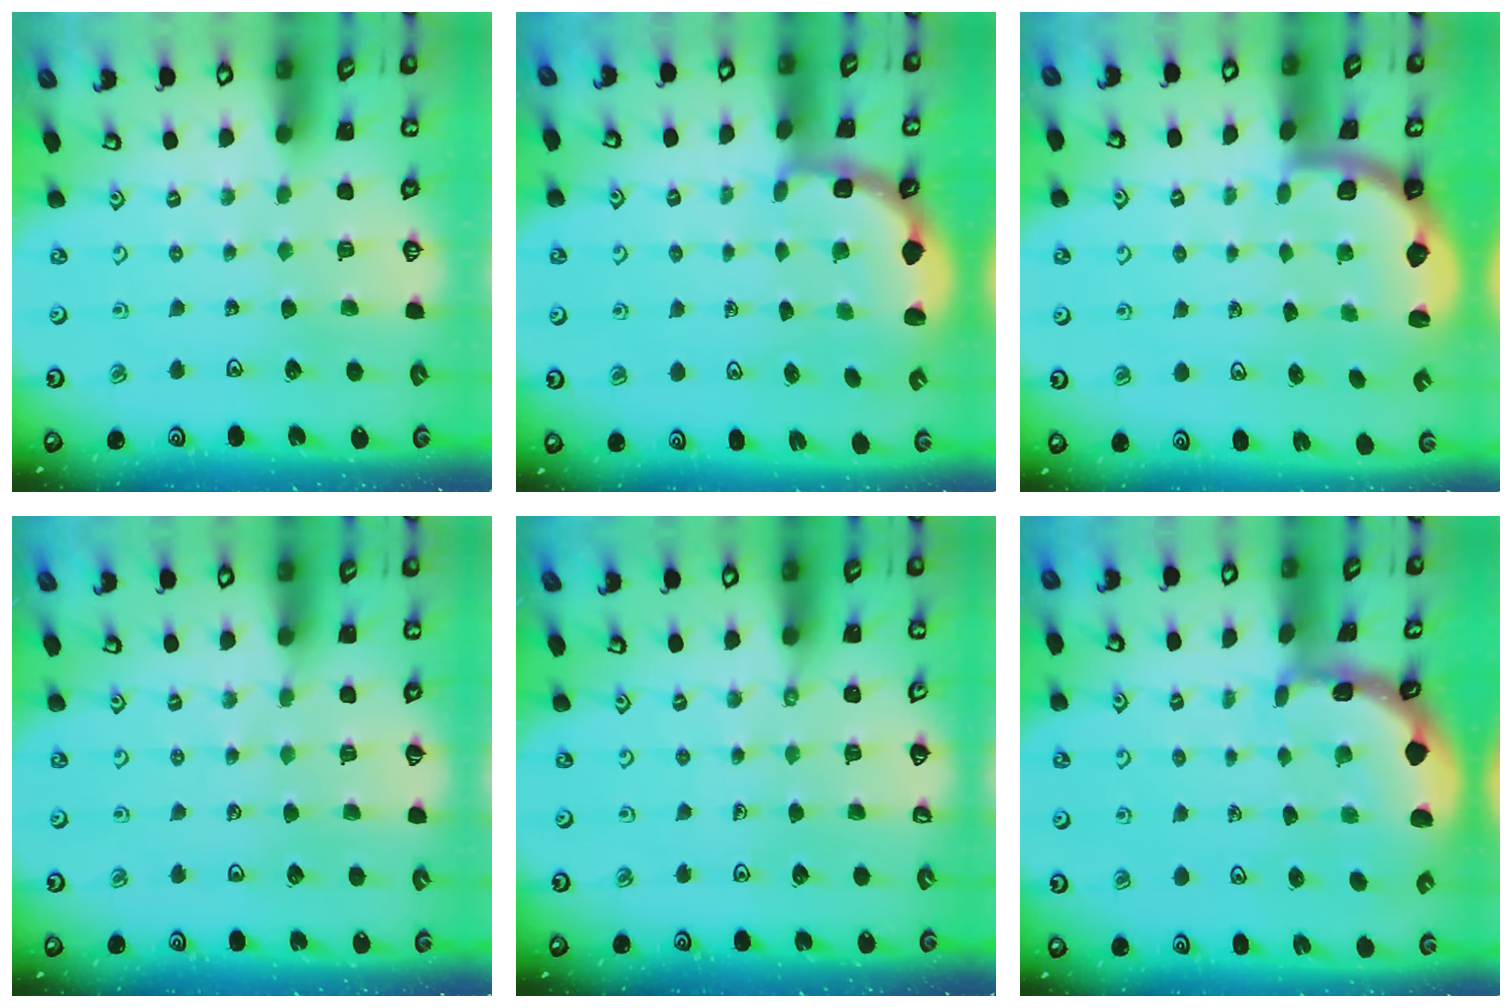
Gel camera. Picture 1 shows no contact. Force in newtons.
{"total": 2.8, "press": 2.3, "slide": 1.7}
{"total": 1.9, "press": 1.8, "slide": 0.5}
{"total": 2.1, "press": 2.0, "slide": 0.3}
{"total": 0.9, "press": 0.9, "slide": 0.1}
{"total": 2.6, "press": 2.6, "slide": 0.3}